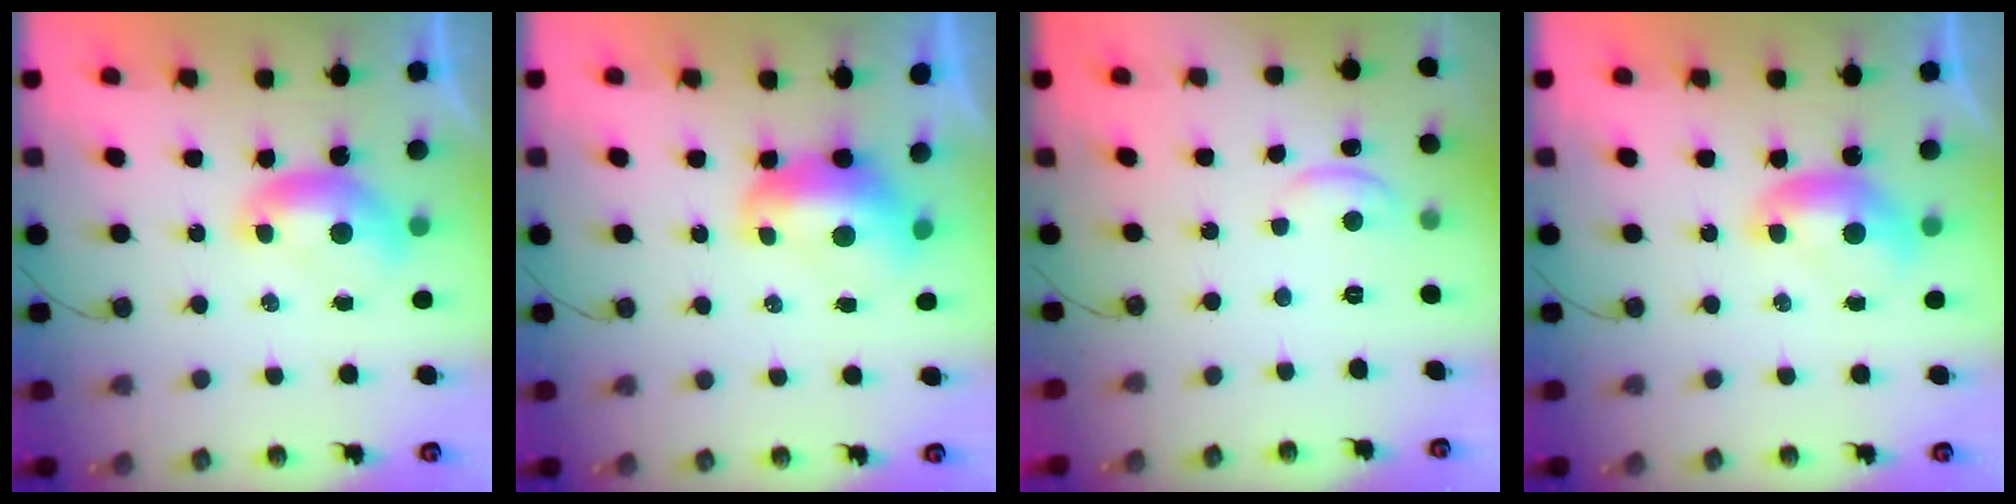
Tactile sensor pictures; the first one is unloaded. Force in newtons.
{"total": 2.4, "press": 2.2, "slide": 0.8}
{"total": 0.5, "press": 0.1, "slide": 0.5}
{"total": 0.0}